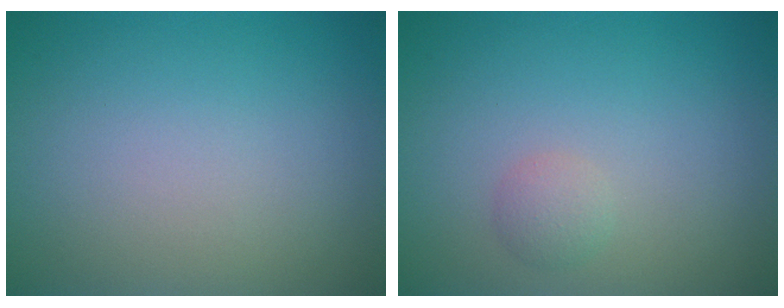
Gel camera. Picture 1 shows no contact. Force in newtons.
{"total": 1.2, "press": 1.2, "slide": 0.1}